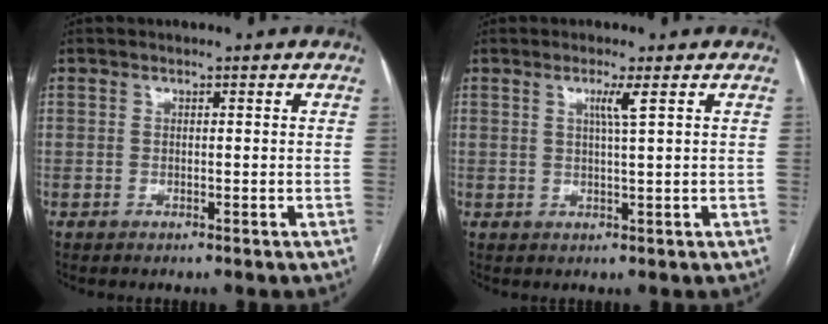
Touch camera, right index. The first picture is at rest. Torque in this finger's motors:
{"motor_torque": [0.02, 0.00, 0.11, 0.04]}